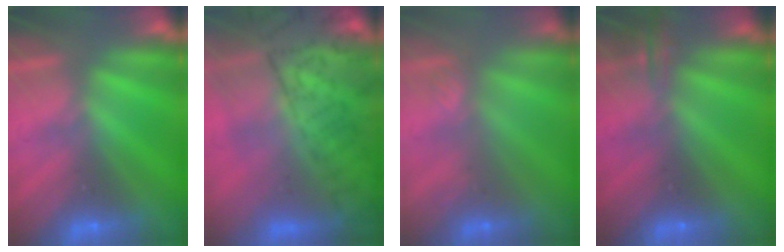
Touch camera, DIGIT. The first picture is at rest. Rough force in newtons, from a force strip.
{"total": 7.4}
{"total": 2.7}
{"total": 4.8}